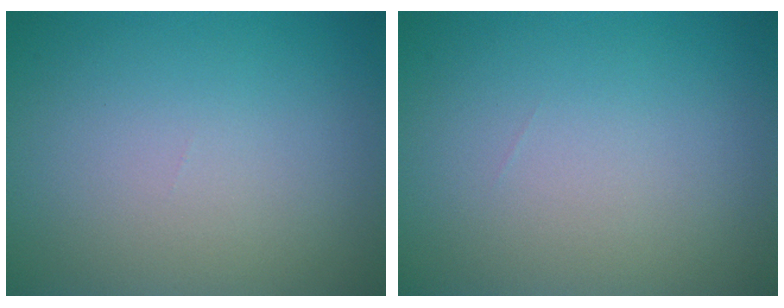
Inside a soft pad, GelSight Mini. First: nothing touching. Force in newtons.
{"total": 0.0}